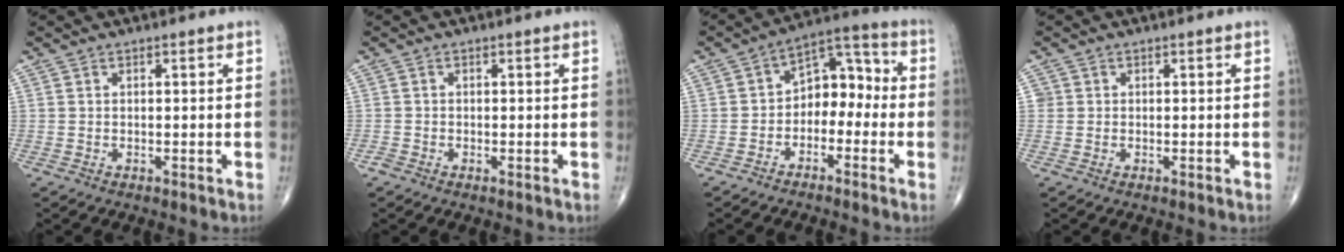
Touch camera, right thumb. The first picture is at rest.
{"total": 0.8, "force": [-0.6, 0.4, 0.5], "torque": [-0.008, -0.002, -0.014]}
{"total": 9.1, "force": [-1.9, 6.2, 6.4], "torque": [-0.059, 0.049, -0.048]}
{"total": 1.0, "force": [0.1, 1.0, 0.1], "torque": [0.008, 0.003, 0.001]}